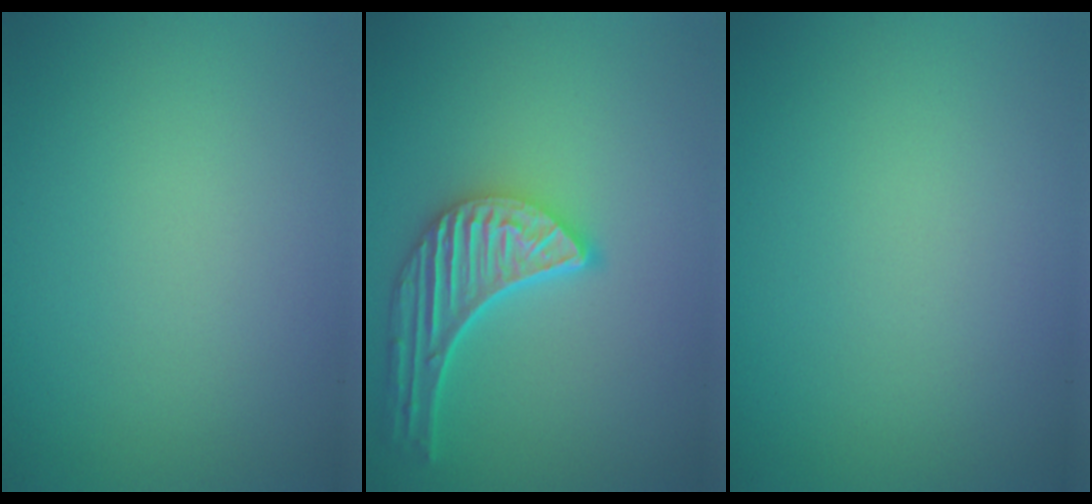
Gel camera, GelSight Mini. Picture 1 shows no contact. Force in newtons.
{"total": 5.3, "press": 4.1, "slide": 3.3}
{"total": 0.0}